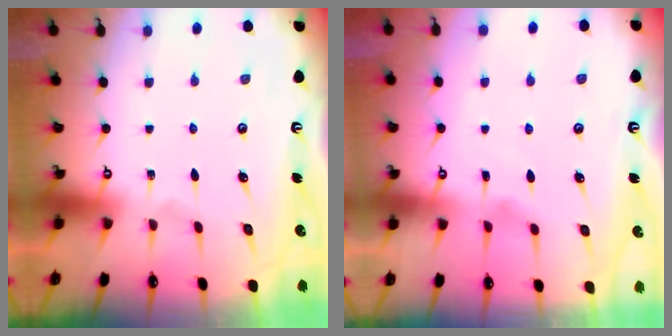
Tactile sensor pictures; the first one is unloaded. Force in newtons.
{"total": 2.2, "press": 2.2, "slide": 0.3}